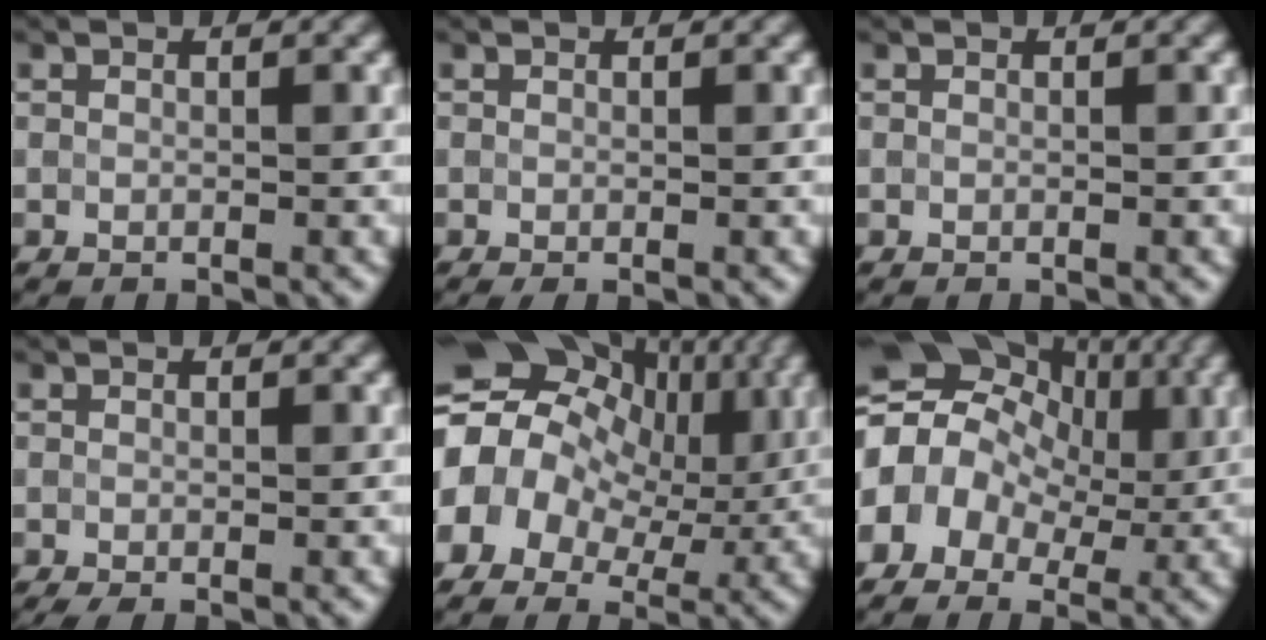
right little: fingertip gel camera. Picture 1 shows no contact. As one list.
[{"total": 0.6, "force": [-0.2, 0.2, 0.5], "torque": [-0.009, -0.006, -0.003]}, {"total": 0.0}, {"total": 1.0, "force": [-0.4, 0.3, 0.9], "torque": [-0.018, -0.007, -0.007]}, {"total": 17.3, "force": [2.2, 13.7, 10.3], "torque": [-0.185, 0.027, 0.017]}, {"total": 10.8, "force": [0.8, 8.3, 6.9], "torque": [-0.111, 0.026, 0.005]}]